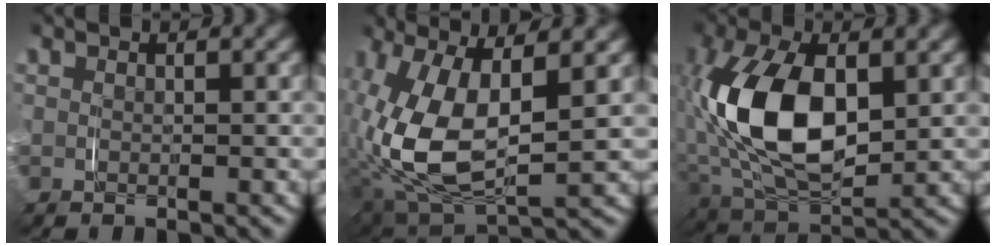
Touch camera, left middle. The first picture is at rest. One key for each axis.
{"total": 9.8, "fx": -0.4, "fy": 5.8, "fz": 7.9, "tx": -0.197, "ty": -0.017, "tz": 0.005}
{"total": 10.5, "fx": 0.6, "fy": 6.2, "fz": 8.4, "tx": -0.211, "ty": -0.013, "tz": 0.020}